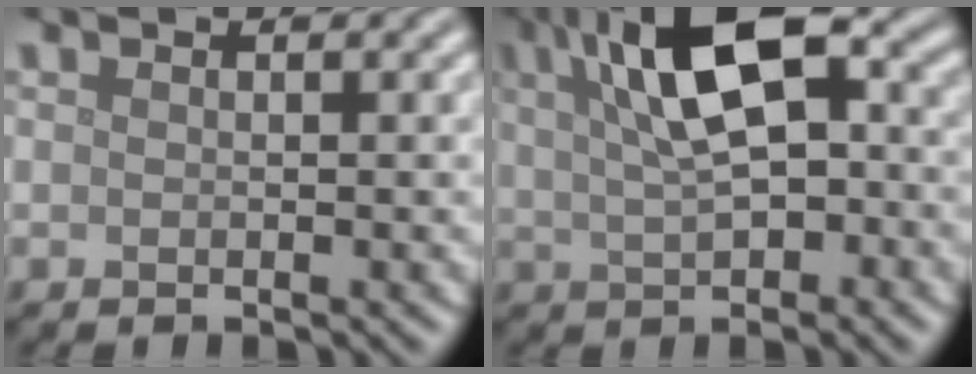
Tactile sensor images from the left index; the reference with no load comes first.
{"total": 10.2, "force": [2.8, 4.4, 8.8], "torque": [-0.145, 0.020, 0.034]}